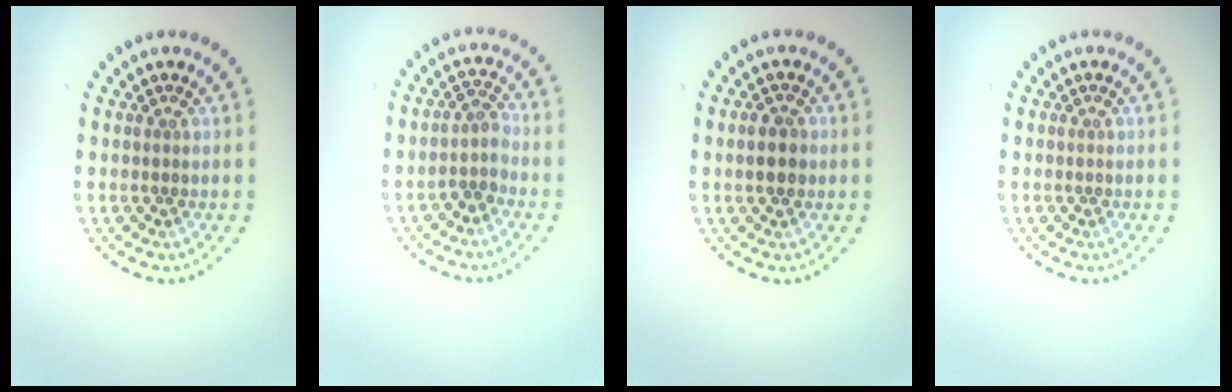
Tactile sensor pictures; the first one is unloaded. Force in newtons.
{"total": 2.0, "press": 1.6, "slide": 1.2}
{"total": 2.5, "press": 2.5, "slide": 0.2}
{"total": 0.0}